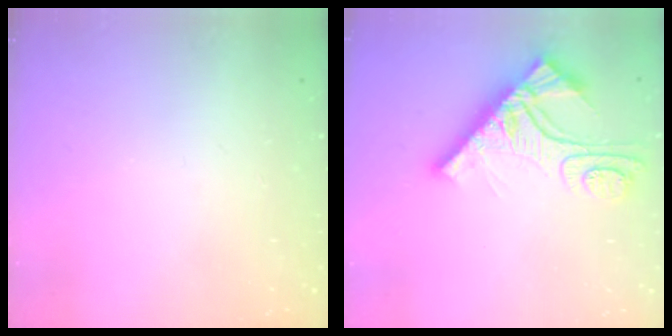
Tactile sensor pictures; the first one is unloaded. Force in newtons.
{"total": 11.8, "press": 11.8, "slide": 1.2}